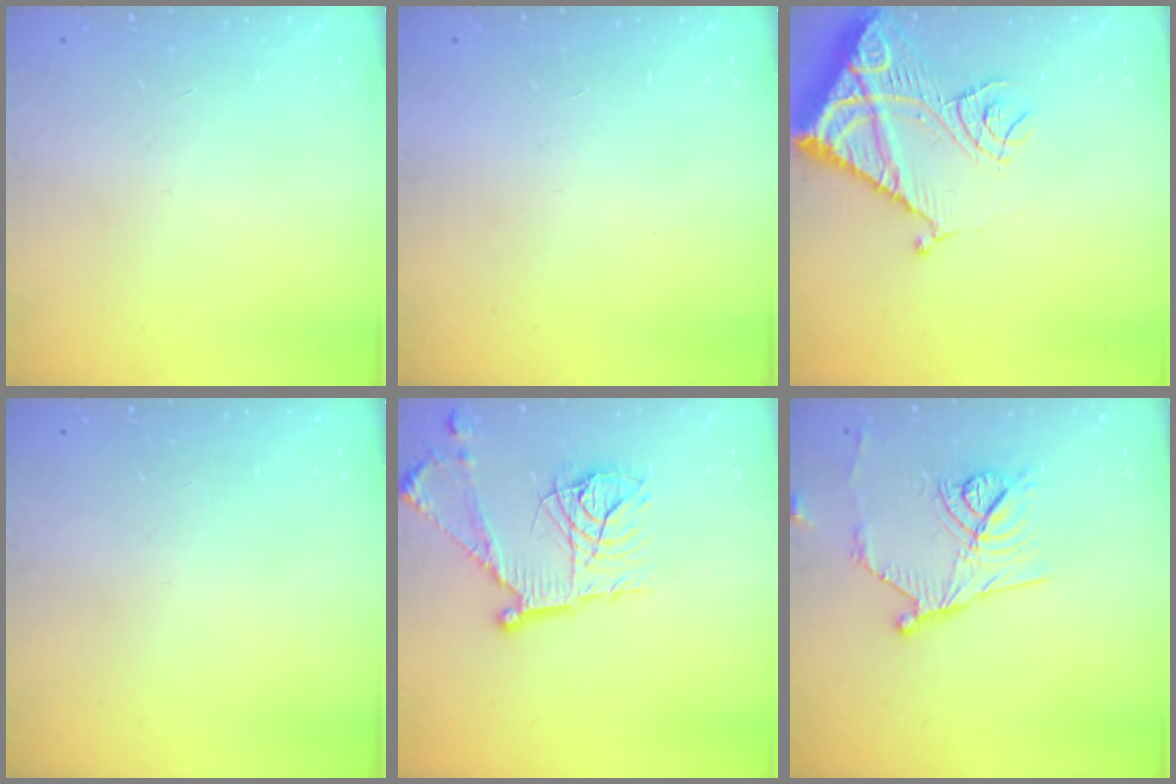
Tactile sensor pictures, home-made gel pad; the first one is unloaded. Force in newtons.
{"total": 1.5, "press": 1.5, "slide": 0.1}
{"total": 13.7, "press": 13.6, "slide": 1.6}
{"total": 0.0}
{"total": 18.2, "press": 18.2, "slide": 1.2}
{"total": 13.6, "press": 13.4, "slide": 2.4}